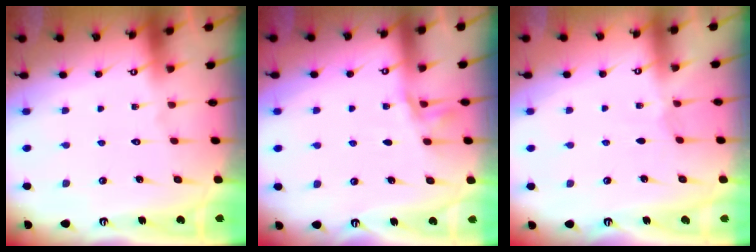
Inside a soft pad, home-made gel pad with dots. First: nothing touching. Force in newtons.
{"total": 2.9, "press": 2.8, "slide": 0.4}
{"total": 1.7, "press": 1.7, "slide": 0.4}